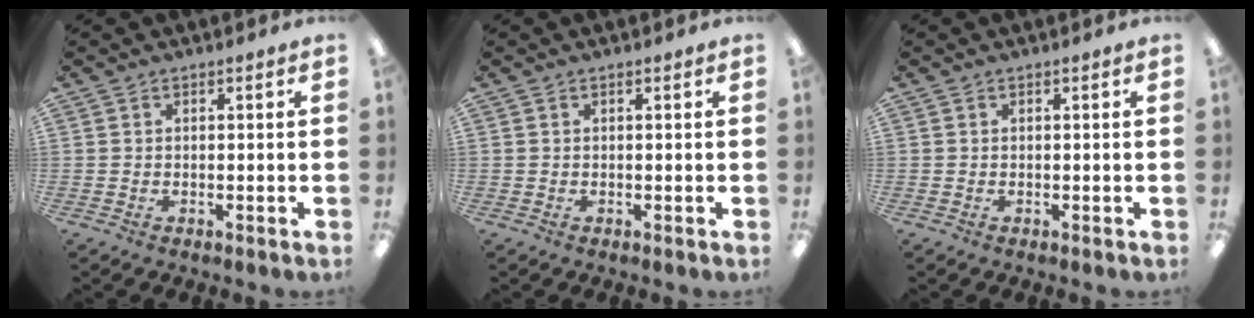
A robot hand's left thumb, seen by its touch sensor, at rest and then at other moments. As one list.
[{"total": 0.0}, {"total": 0.0}]